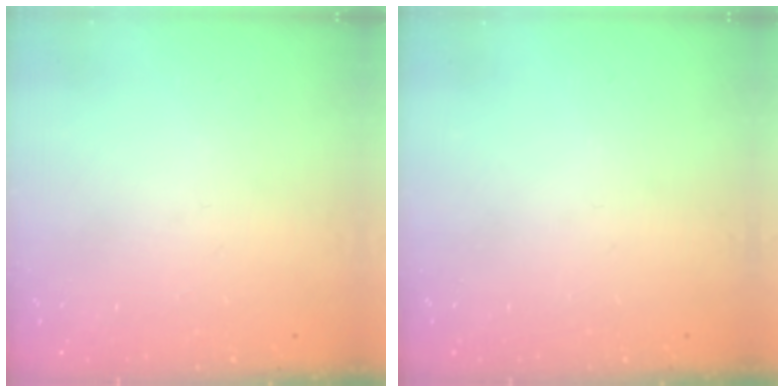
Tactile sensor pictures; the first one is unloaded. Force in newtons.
{"total": 0.0}